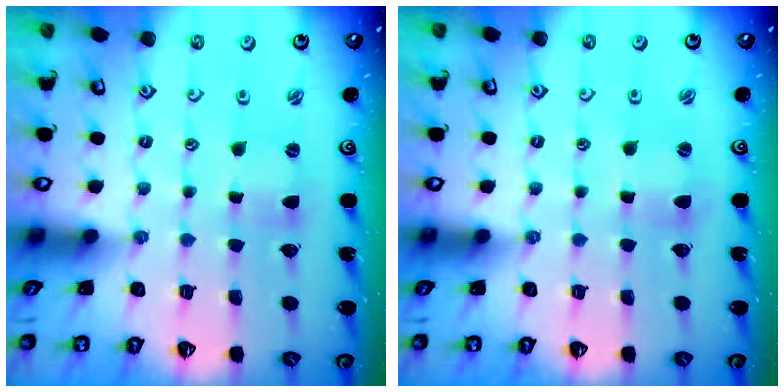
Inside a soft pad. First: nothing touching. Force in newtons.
{"total": 1.8, "press": 1.8, "slide": 0.2}